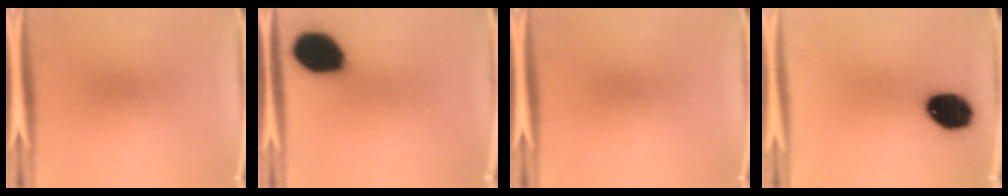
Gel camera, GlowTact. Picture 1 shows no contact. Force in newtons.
{"total": 17.1}
{"total": 0.0}
{"total": 14.3}